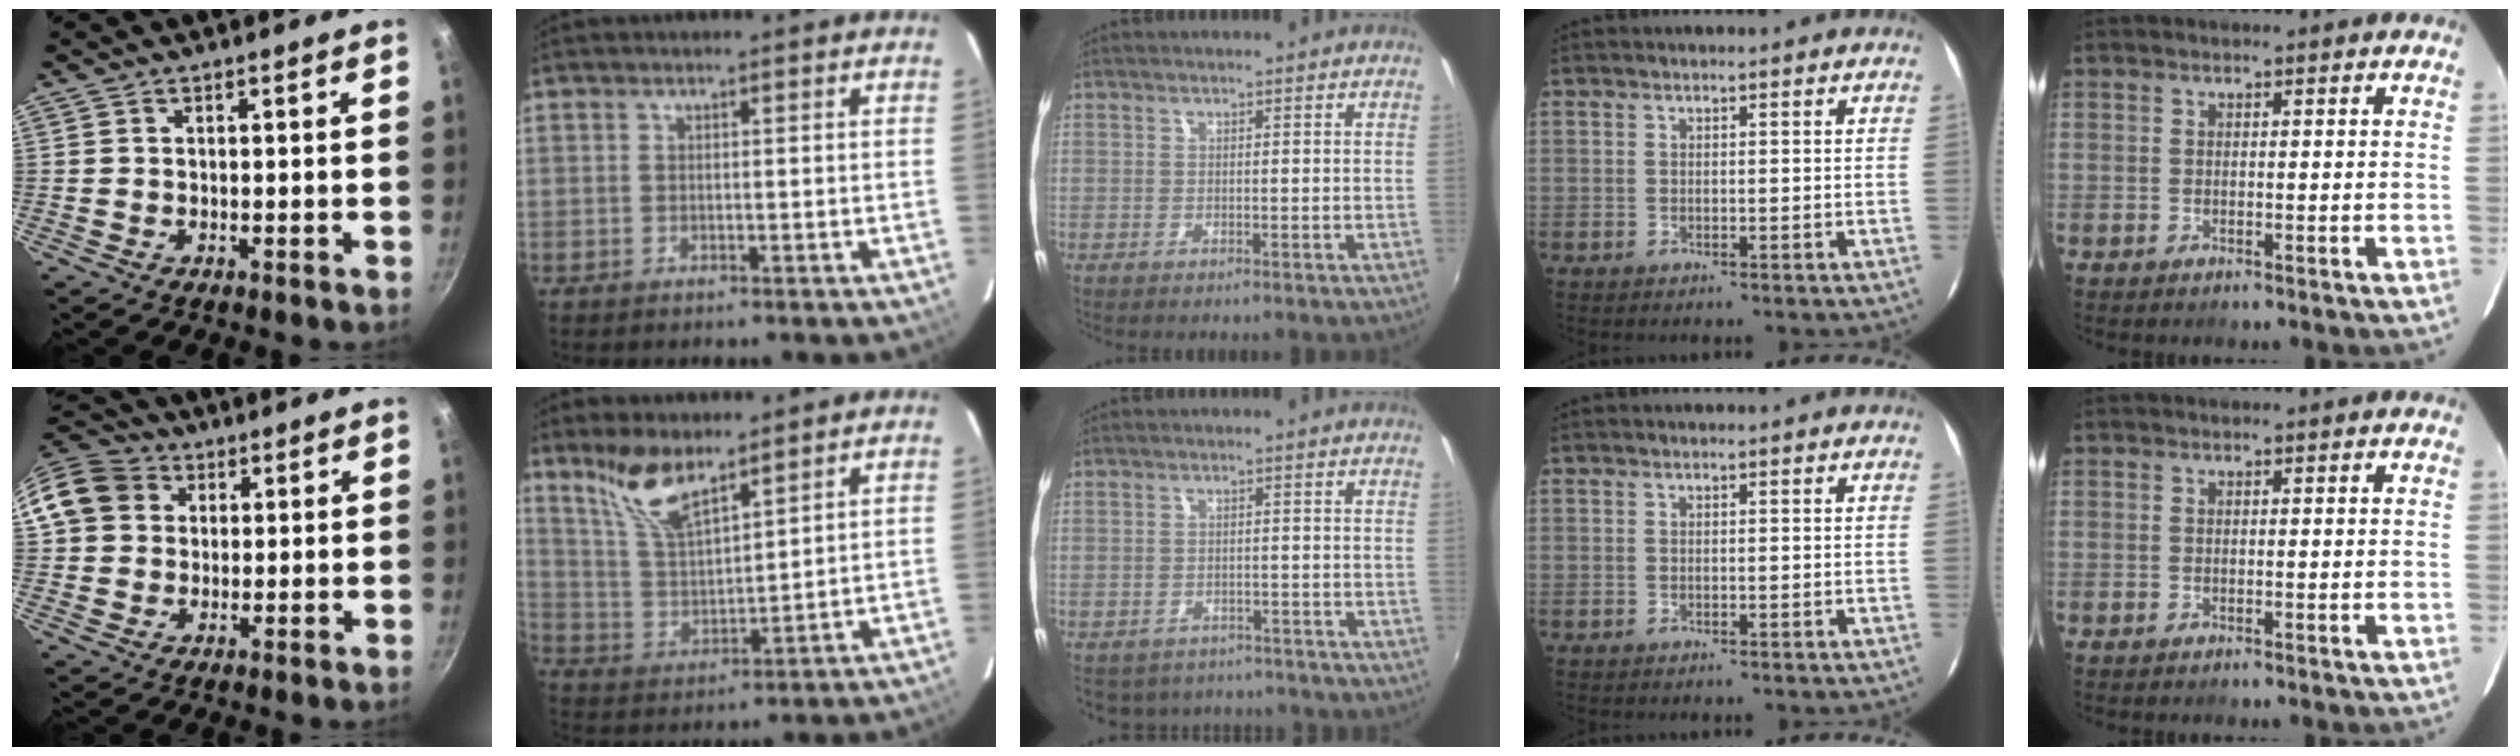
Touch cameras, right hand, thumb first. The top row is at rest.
{"thumb": {"total": 11.4, "force": [2.8, 10.0, 4.9], "torque": [-0.078, 0.023, 0.038]}, "index": {"total": 9.7, "force": [7.3, 2.9, 5.7], "torque": [-0.112, 0.005, 0.154]}, "middle": {"total": 7.9, "force": [-6.7, 3.6, 1.9], "torque": [-0.047, -0.007, -0.088]}}